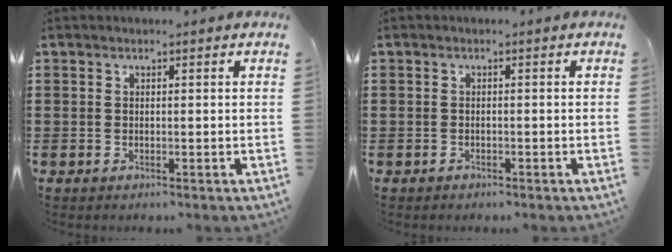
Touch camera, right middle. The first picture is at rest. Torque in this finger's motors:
{"motor_torque": [1.14, 1.00, -0.03, -0.03]}